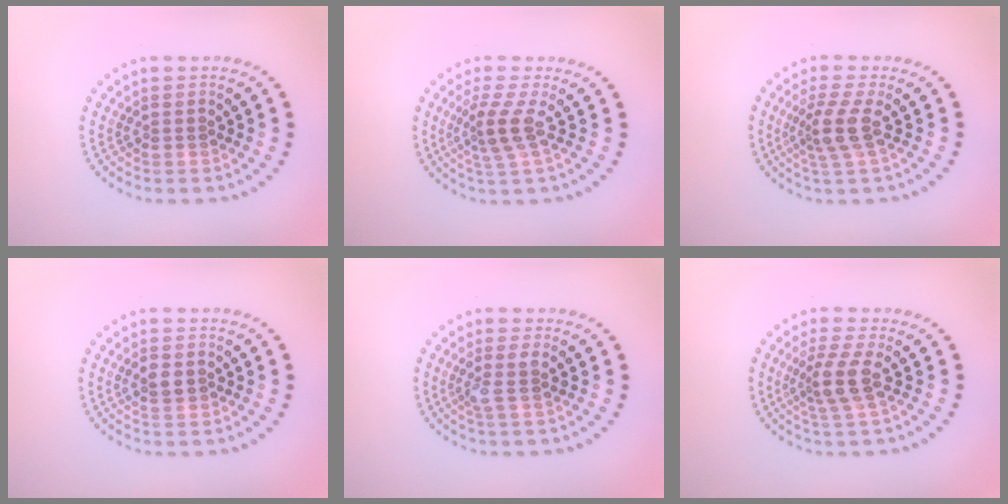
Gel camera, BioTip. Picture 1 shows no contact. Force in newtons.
{"total": 2.6, "press": 1.9, "slide": 1.8}
{"total": 2.7, "press": 2.0, "slide": 1.8}
{"total": 1.6, "press": 1.6, "slide": 0.3}
{"total": 1.7, "press": 1.4, "slide": 0.9}
{"total": 2.6, "press": 2.0, "slide": 1.7}